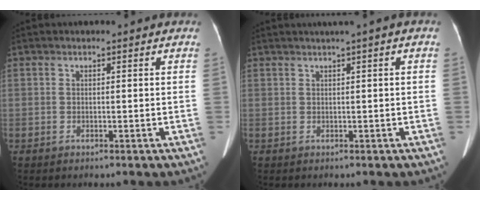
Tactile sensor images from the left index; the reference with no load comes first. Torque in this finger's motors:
{"motor_torque": [0.46, -0.80, 0.21, 0.08]}